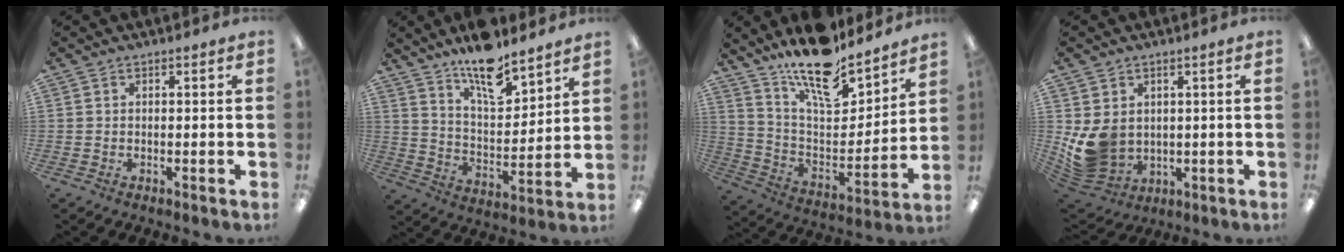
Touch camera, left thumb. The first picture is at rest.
{"total": 13.6, "force": [11.1, 4.3, 6.5], "torque": [-0.102, -0.076, 0.195]}
{"total": 17.7, "force": [14.4, 5.8, 8.4], "torque": [-0.151, -0.106, 0.252]}
{"total": 9.4, "force": [1.3, 7.9, 4.8], "torque": [-0.113, -0.013, 0.033]}